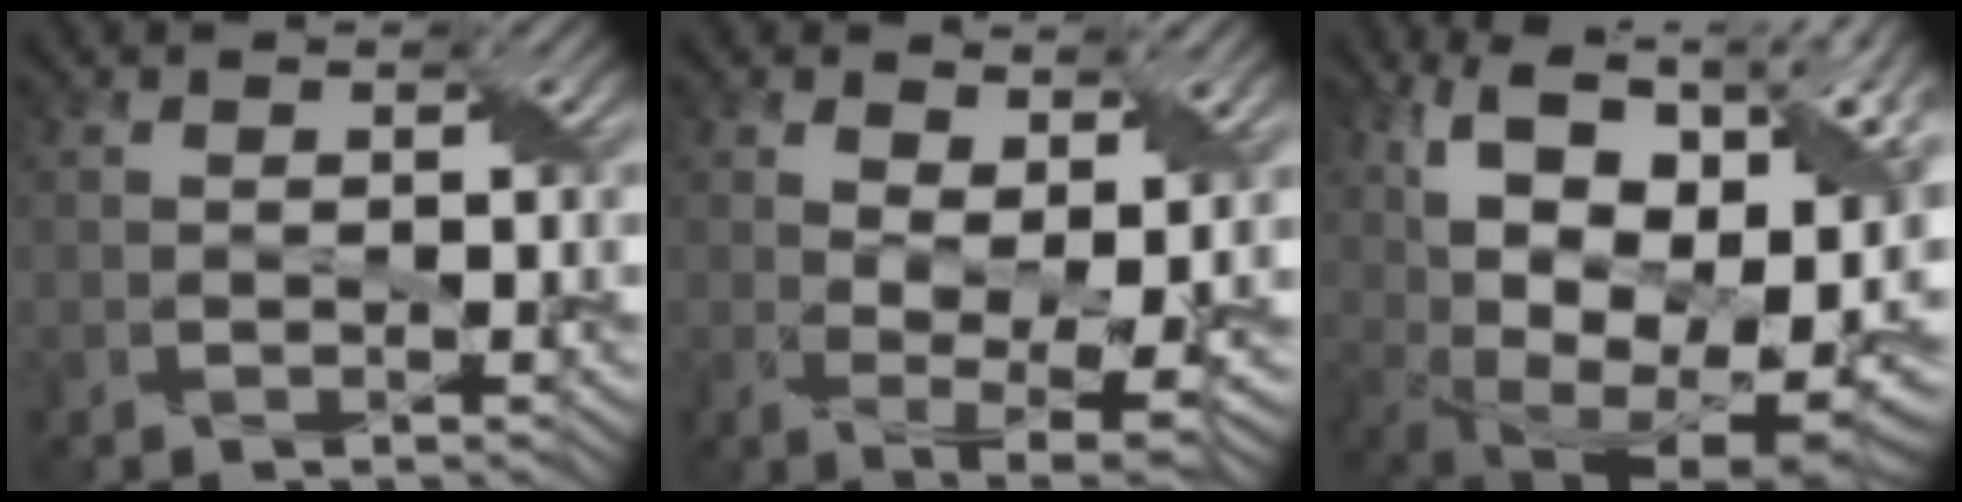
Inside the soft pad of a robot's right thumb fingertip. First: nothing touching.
{"total": 6.0, "force": [1.8, 2.3, 5.2], "torque": [-0.105, -0.008, 0.036]}
{"total": 20.4, "force": [4.5, 11.2, 16.5], "torque": [-0.260, 0.047, 0.109]}